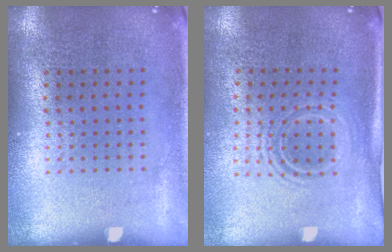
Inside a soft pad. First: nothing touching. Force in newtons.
{"total": 1.6, "press": 1.2, "slide": 1.1}